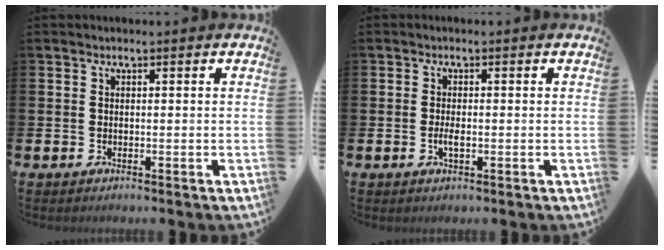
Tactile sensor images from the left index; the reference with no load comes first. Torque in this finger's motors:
{"motor_torque": [0.58, 0.24, 0.03, 0.07]}